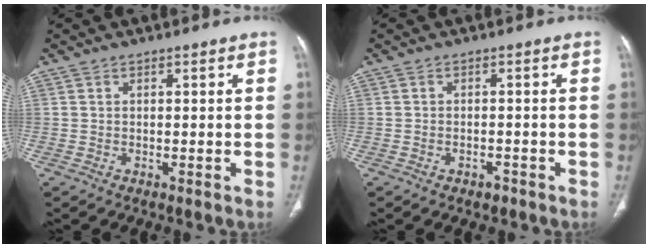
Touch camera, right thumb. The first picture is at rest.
{"total": 1.7, "force": [-1.1, 1.0, 0.7], "torque": [-0.015, 0.010, -0.011]}